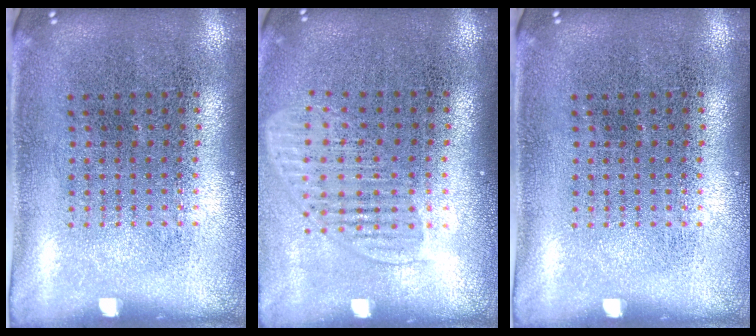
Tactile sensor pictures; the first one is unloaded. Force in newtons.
{"total": 1.6, "press": 1.4, "slide": 0.8}
{"total": 0.0}